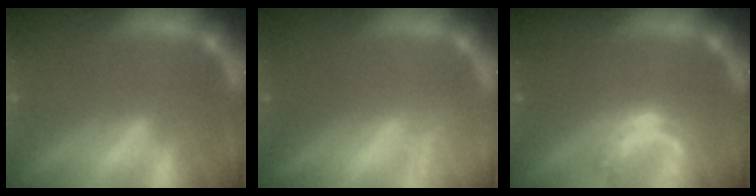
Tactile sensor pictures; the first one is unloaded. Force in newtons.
{"total": 2.0}
{"total": 3.0}